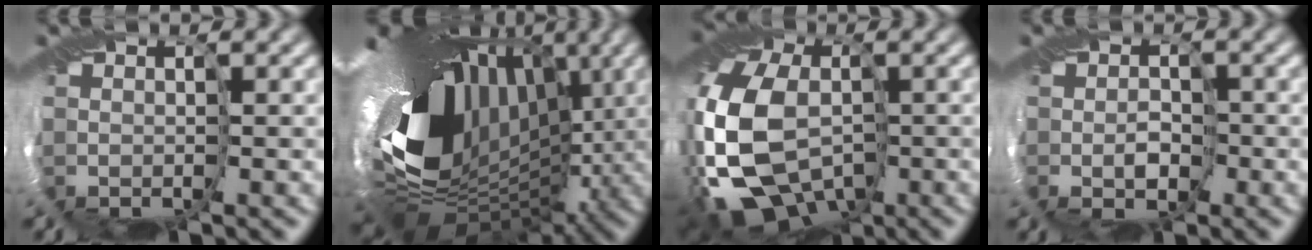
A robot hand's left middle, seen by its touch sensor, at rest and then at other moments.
{"total": 17.5, "force": [1.1, 11.9, 12.8], "torque": [-0.212, -0.039, 0.021]}
{"total": 12.9, "force": [-5.2, 7.8, 8.9], "torque": [-0.204, -0.026, -0.097]}
{"total": 1.6, "force": [-0.8, 1.2, 0.8], "torque": [-0.002, -0.001, -0.008]}